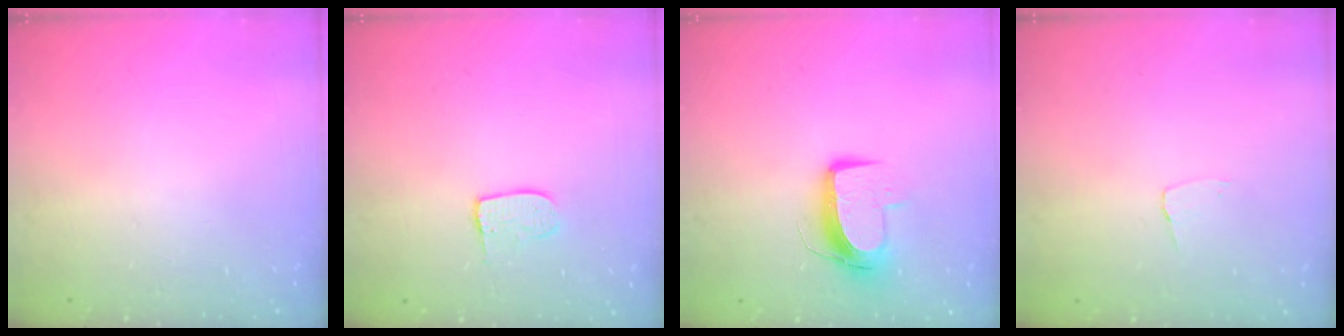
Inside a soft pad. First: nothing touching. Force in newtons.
{"total": 6.3, "press": 6.3, "slide": 0.3}
{"total": 10.0, "press": 9.9, "slide": 0.8}
{"total": 2.6, "press": 2.6, "slide": 0.2}